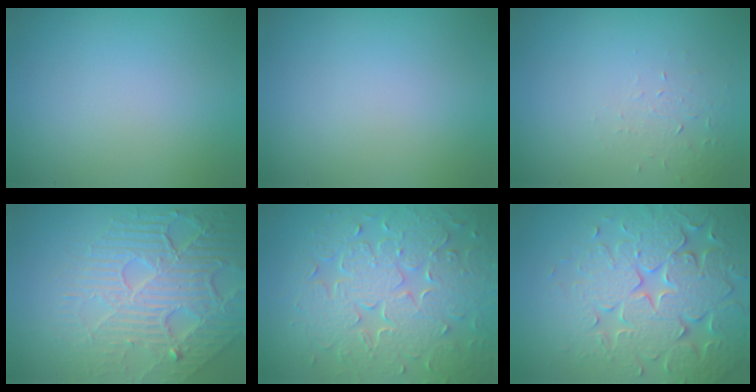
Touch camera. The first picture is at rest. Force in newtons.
{"total": 0.0}
{"total": 1.0, "press": 0.4, "slide": 0.9}
{"total": 8.4, "press": 5.7, "slide": 6.1}
{"total": 8.8, "press": 6.3, "slide": 6.1}
{"total": 7.6, "press": 7.5, "slide": 1.6}